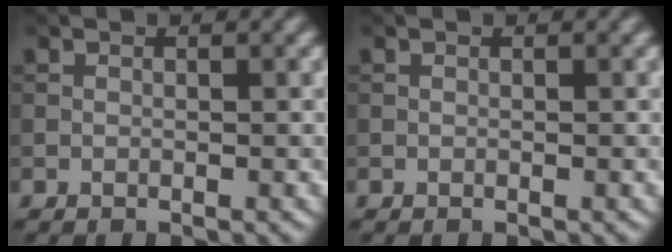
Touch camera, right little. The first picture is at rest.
{"total": 0.0}